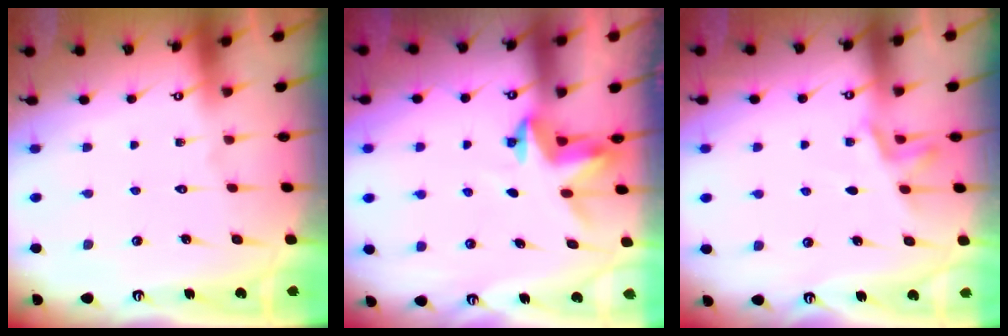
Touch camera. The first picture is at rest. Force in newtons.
{"total": 3.4, "press": 3.4, "slide": 0.2}
{"total": 5.7, "press": 5.1, "slide": 2.7}